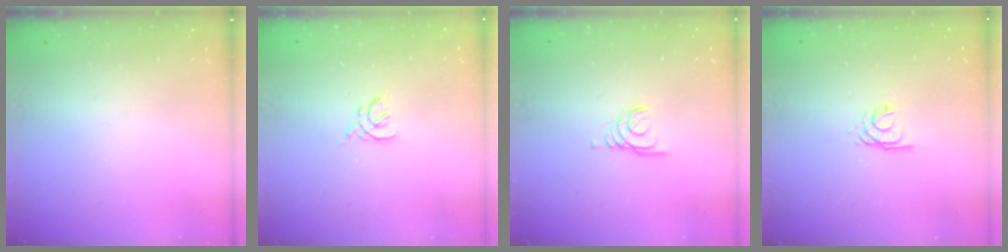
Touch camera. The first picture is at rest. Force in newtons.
{"total": 2.0, "press": 1.9, "slide": 0.6}
{"total": 1.5, "press": 1.5, "slide": 0.1}
{"total": 2.2, "press": 2.2, "slide": 0.3}